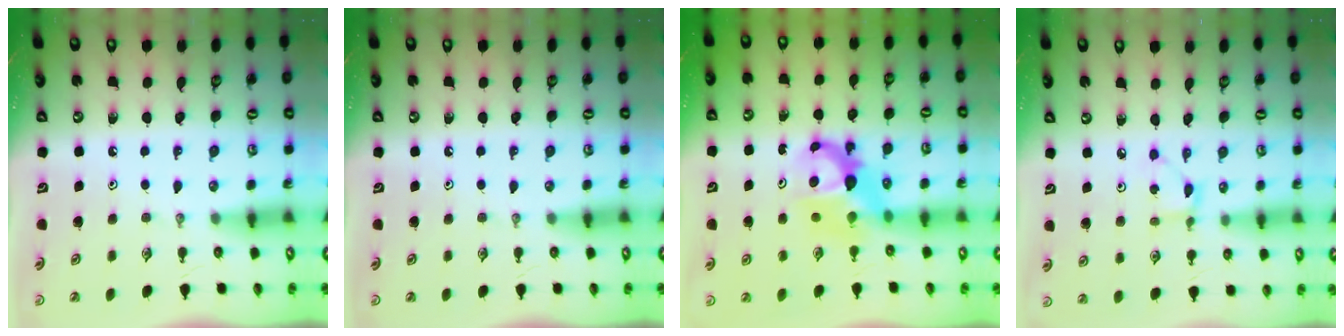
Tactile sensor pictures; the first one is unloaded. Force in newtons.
{"total": 0.0}
{"total": 6.6, "press": 6.6, "slide": 0.5}
{"total": 1.8, "press": 1.8, "slide": 0.1}